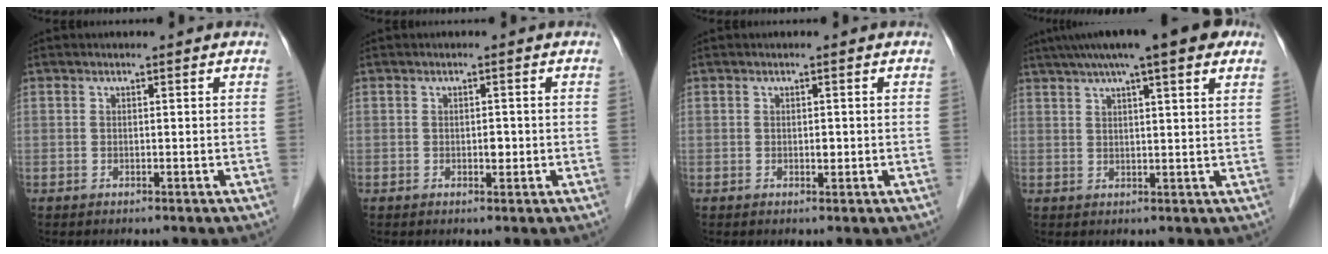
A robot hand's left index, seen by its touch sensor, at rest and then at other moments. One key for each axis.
{"total": 1.2, "fx": -0.2, "fy": 0.7, "fz": 0.9, "tx": -0.012, "ty": 0.001, "tz": -0.003}
{"total": 0.8, "fx": -0.1, "fy": 0.5, "fz": 0.6, "tx": -0.008, "ty": 0.000, "tz": -0.001}
{"total": 15.0, "fx": 10.5, "fy": 2.0, "fz": 10.5, "tx": -0.165, "ty": 0.047, "tz": 0.142}